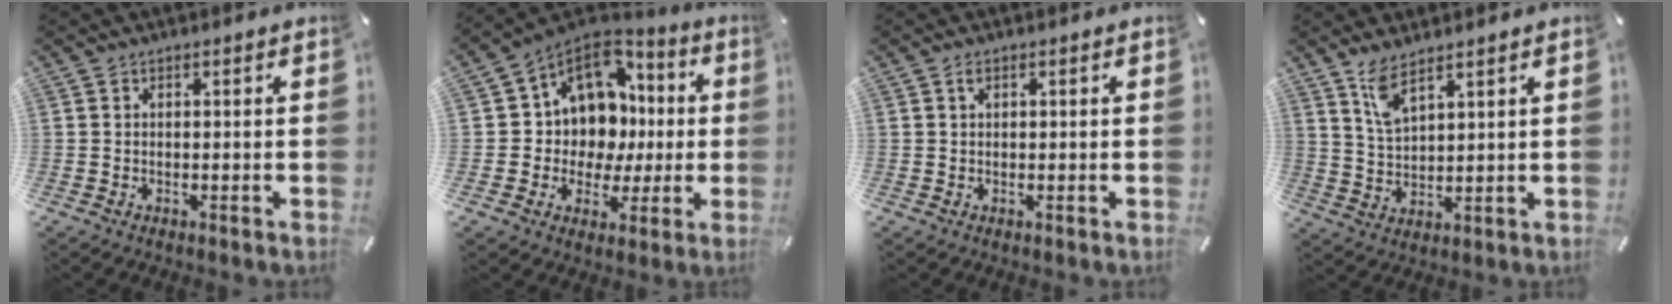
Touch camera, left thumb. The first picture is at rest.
{"total": 12.5, "force": [3.4, 11.1, 4.6], "torque": [-0.088, -0.032, 0.076]}
{"total": 1.0, "force": [0.4, 0.5, 0.7], "torque": [-0.015, 0.002, 0.007]}
{"total": 6.4, "force": [4.9, 1.9, 3.6], "torque": [-0.081, -0.018, 0.091]}